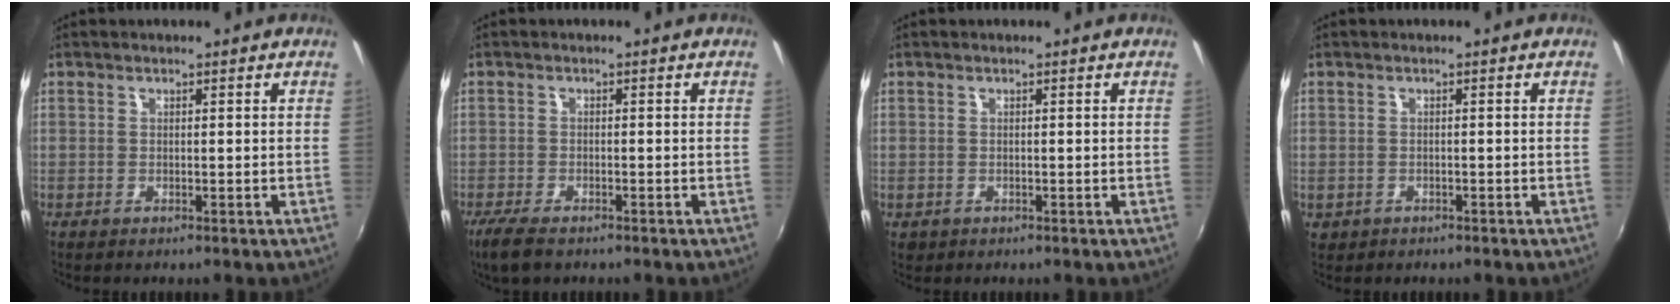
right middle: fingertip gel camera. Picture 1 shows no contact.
{"total": 4.5, "force": [-3.4, 1.2, 2.7], "torque": [-0.070, -0.017, -0.066]}
{"total": 0.7, "force": [-0.2, 0.7, 0.2], "torque": [-0.003, -0.003, -0.003]}
{"total": 1.7, "force": [-0.5, 1.5, 0.6], "torque": [-0.017, -0.003, -0.004]}